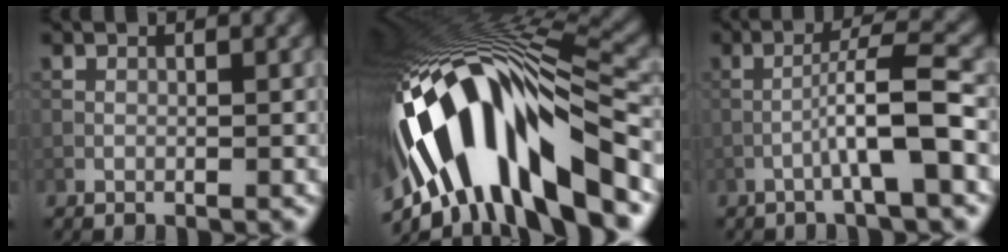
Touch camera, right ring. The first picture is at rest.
{"total": 15.4, "force": [-5.1, 5.6, 13.4], "torque": [-0.241, 0.018, -0.077]}
{"total": 4.3, "force": [-1.7, -0.1, 3.9], "torque": [-0.066, 0.025, -0.035]}